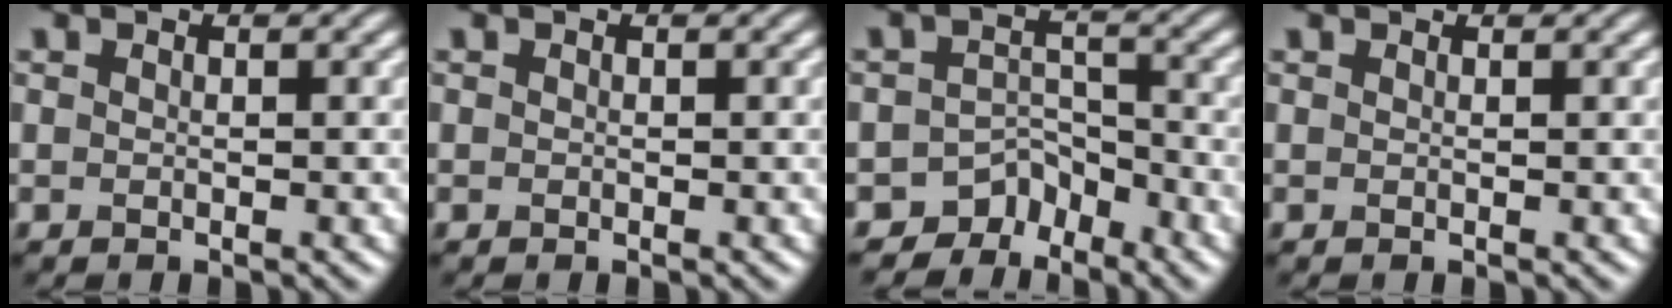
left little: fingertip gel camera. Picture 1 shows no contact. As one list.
[{"total": 0.0}, {"total": 4.5, "force": [-3.8, 2.3, 0.5], "torque": [0.011, 0.005, -0.060]}, {"total": 0.7, "force": [0.7, 0.1, 0.2], "torque": [-0.006, -0.003, 0.005]}]